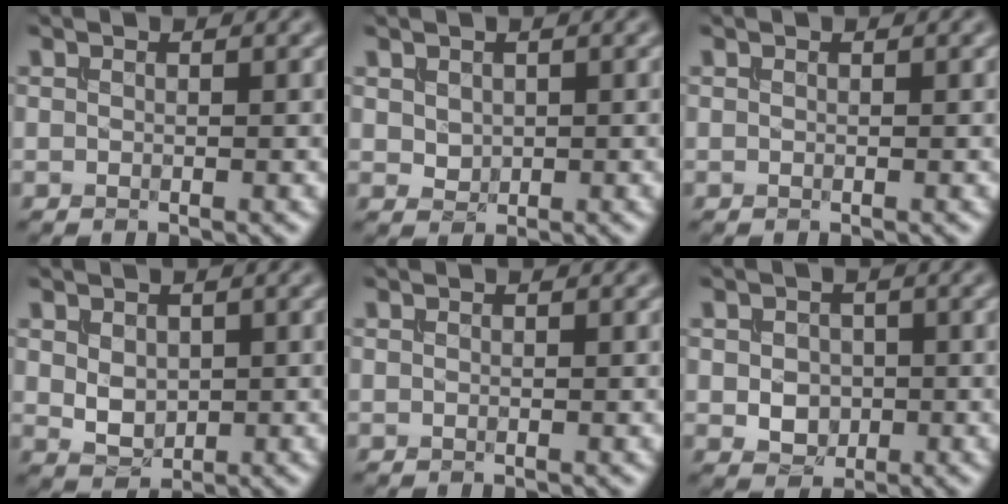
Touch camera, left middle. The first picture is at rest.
{"total": 1.1, "force": [0.3, 0.9, 0.5], "torque": [-0.015, -0.005, 0.012]}
{"total": 0.0}
{"total": 2.3, "force": [0.4, 1.7, 1.5], "torque": [-0.034, -0.005, 0.011]}
{"total": 0.0}
{"total": 2.7, "force": [-0.3, 2.2, 1.6], "torque": [-0.025, -0.004, -0.007]}